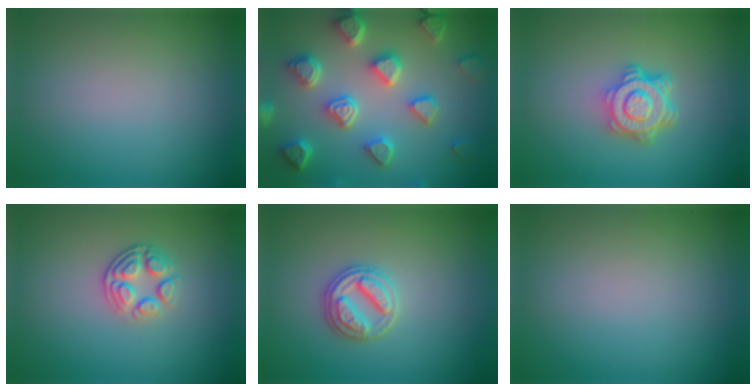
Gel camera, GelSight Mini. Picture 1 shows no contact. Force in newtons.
{"total": 7.0, "press": 5.5, "slide": 4.3}
{"total": 4.9, "press": 3.7, "slide": 3.2}
{"total": 2.7, "press": 2.4, "slide": 1.2}
{"total": 2.8, "press": 2.8, "slide": 0.2}
{"total": 0.0}